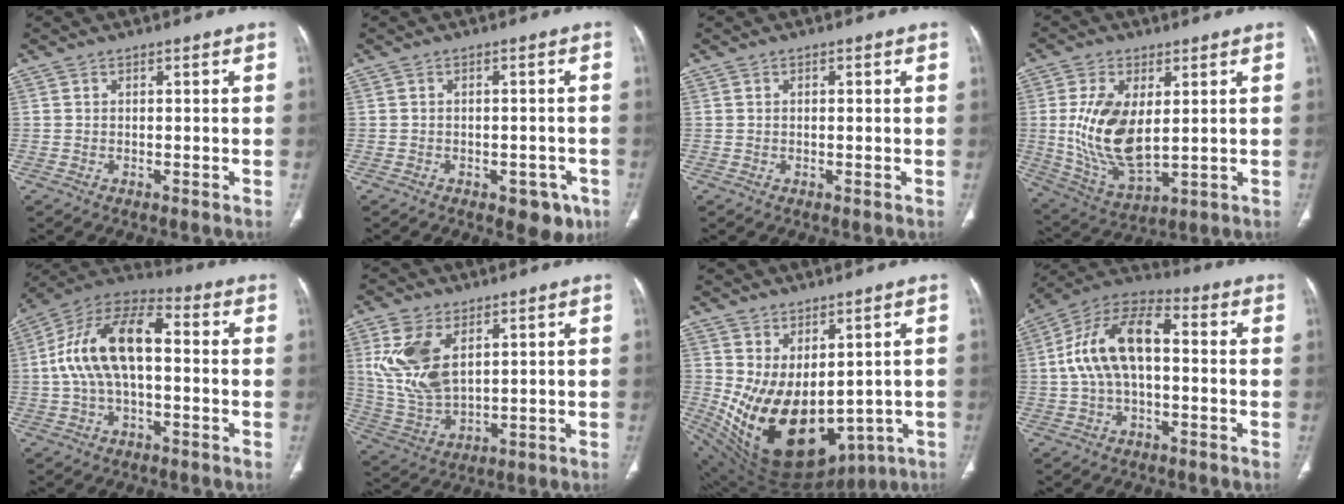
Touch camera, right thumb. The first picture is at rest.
{"total": 5.5, "force": [-3.1, 3.1, 3.4], "torque": [-0.017, 0.011, -0.035]}
{"total": 0.6, "force": [0.1, 0.2, 0.6], "torque": [-0.012, 0.007, 0.003]}
{"total": 14.4, "force": [1.8, 7.4, 12.2], "torque": [-0.234, -0.020, 0.049]}
{"total": 15.7, "force": [0.4, 8.0, 13.5], "torque": [-0.251, 0.044, -0.002]}
{"total": 12.4, "force": [4.5, 6.8, 9.2], "torque": [-0.192, -0.015, 0.103]}
{"total": 19.9, "force": [-1.2, 12.2, 15.7], "torque": [-0.257, -0.030, 0.030]}
{"total": 14.3, "force": [0.4, 7.5, 12.1], "torque": [-0.227, 0.043, -0.003]}